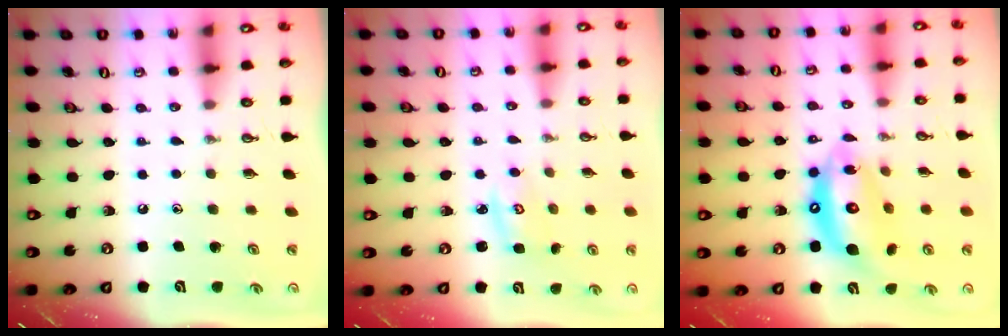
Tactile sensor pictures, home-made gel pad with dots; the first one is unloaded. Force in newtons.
{"total": 2.8, "press": 2.8, "slide": 0.2}
{"total": 15.1, "press": 15.0, "slide": 1.5}